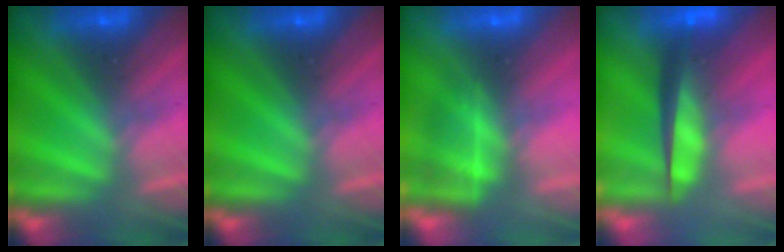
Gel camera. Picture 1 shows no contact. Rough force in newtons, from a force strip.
{"total": 0.0}
{"total": 4.7}
{"total": 5.6}